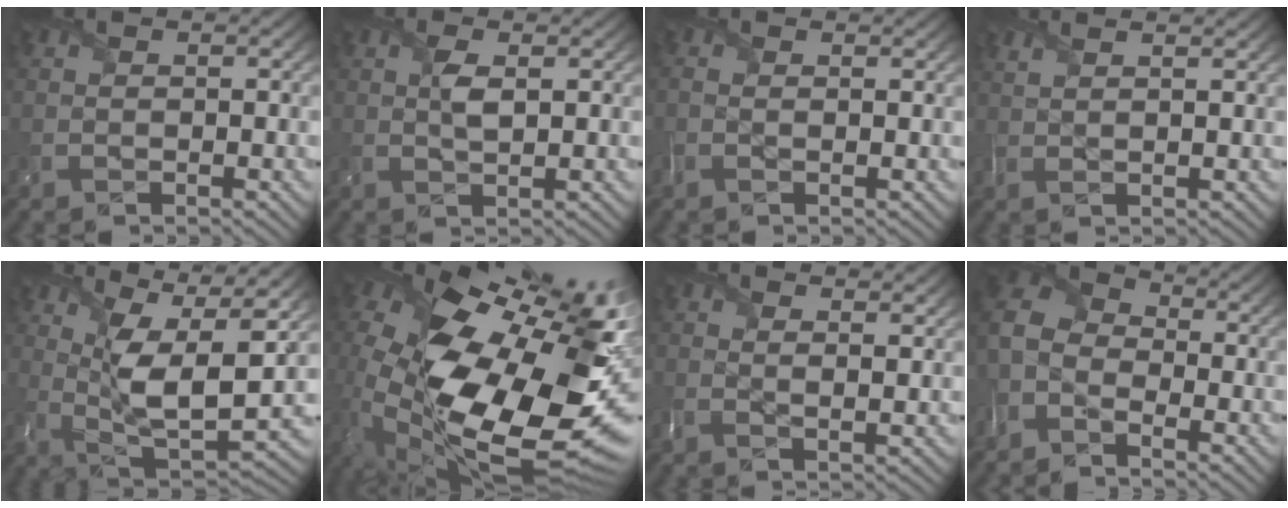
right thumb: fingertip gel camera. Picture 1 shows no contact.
{"total": 2.4, "force": [0.6, 0.9, 2.2], "torque": [-0.048, 0.000, 0.012]}
{"total": 1.3, "force": [0.1, 0.8, 1.0], "torque": [-0.031, -0.002, -0.002]}
{"total": 3.1, "force": [2.1, 0.8, 2.1], "torque": [-0.032, 0.009, 0.020]}
{"total": 13.3, "force": [3.8, 5.5, 11.4], "torque": [-0.219, -0.003, 0.066]}
{"total": 21.0, "force": [-2.0, 11.3, 17.7], "torque": [-0.365, -0.065, -0.012]}
{"total": 2.9, "force": [1.8, 0.8, 2.1], "torque": [-0.044, -0.002, 0.032]}
{"total": 6.9, "force": [-3.4, 4.6, 3.9], "torque": [-0.103, -0.007, -0.088]}